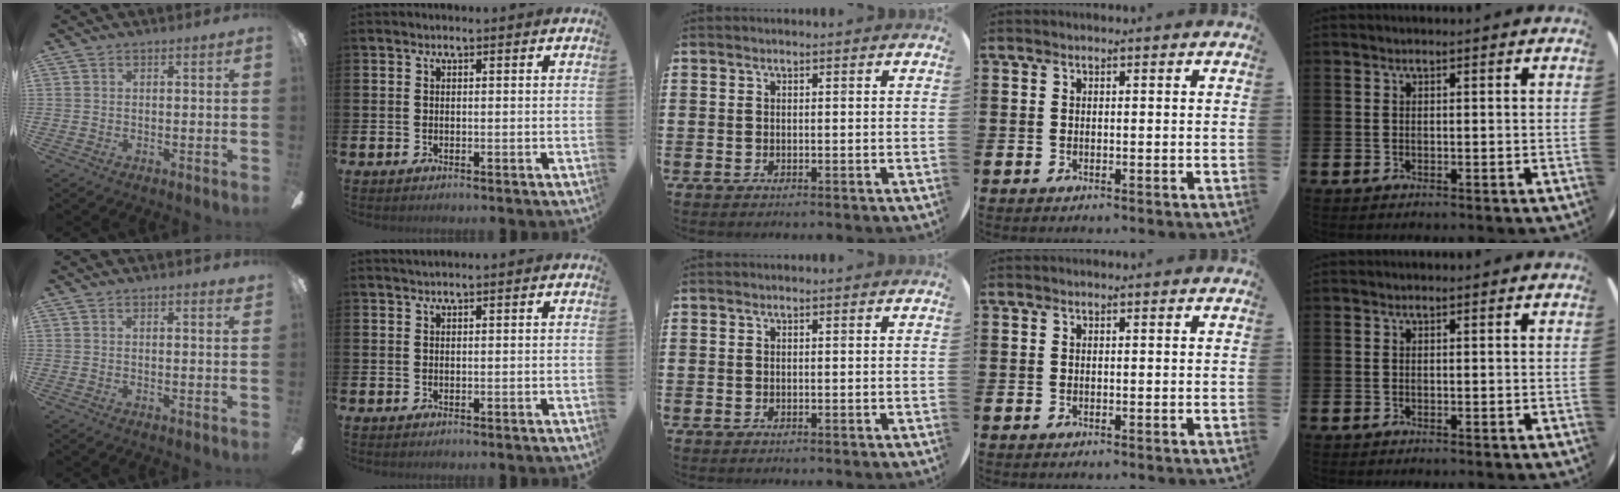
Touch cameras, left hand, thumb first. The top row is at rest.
{"thumb": {"total": 1.2, "force": [1.1, -0.2, 0.5], "torque": [-0.004, -0.004, 0.017]}, "index": {"total": 0.7, "force": [0.6, -0.1, 0.2], "torque": [-0.002, 0.001, 0.011]}}